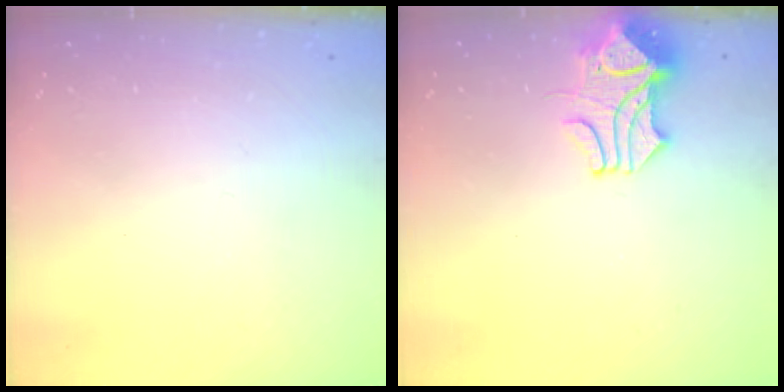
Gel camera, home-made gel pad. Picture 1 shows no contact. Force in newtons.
{"total": 2.0, "press": 1.7, "slide": 1.0}